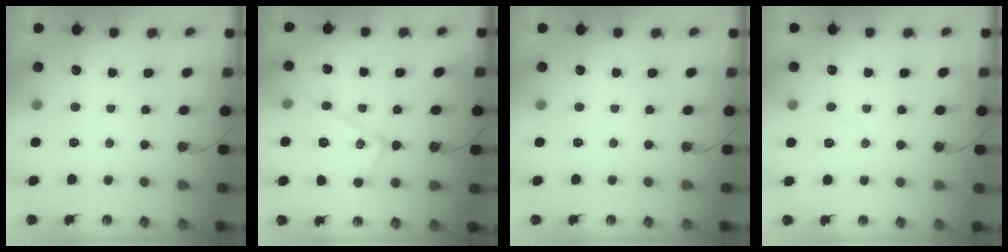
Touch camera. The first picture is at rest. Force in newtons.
{"total": 12.8, "press": 12.8, "slide": 0.2}
{"total": 0.0}
{"total": 3.6, "press": 3.5, "slide": 0.6}